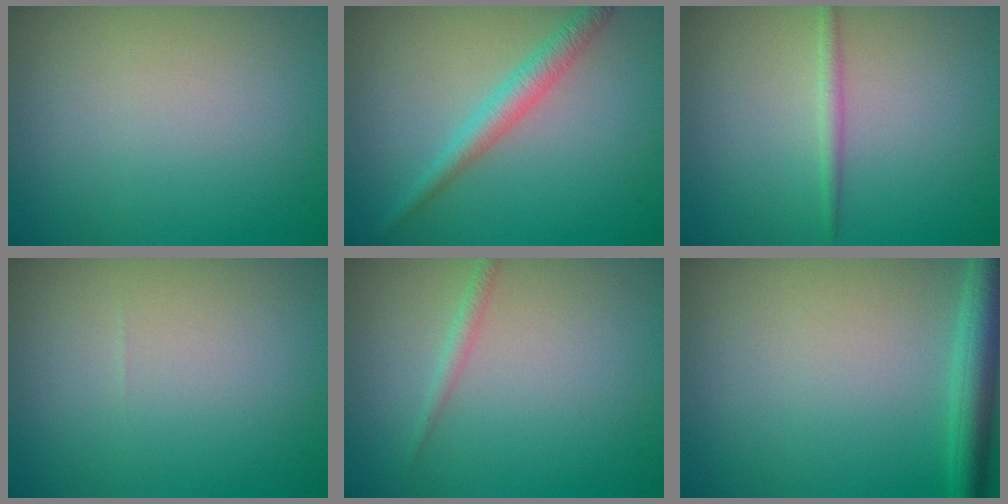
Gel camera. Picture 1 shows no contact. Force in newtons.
{"total": 2.4, "press": 2.4, "slide": 0.1}
{"total": 1.2, "press": 1.2, "slide": 0.0}
{"total": 0.0}
{"total": 1.0, "press": 1.0, "slide": 0.1}
{"total": 3.4, "press": 3.4, "slide": 0.2}